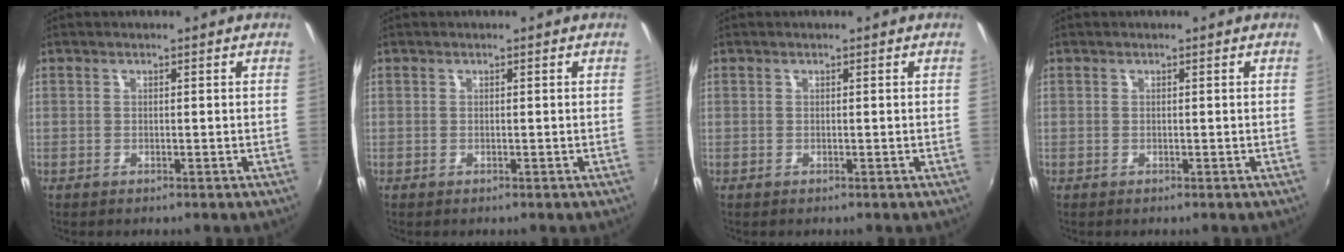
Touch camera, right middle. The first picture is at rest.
{"total": 0.0}
{"total": 0.0}
{"total": 0.0}